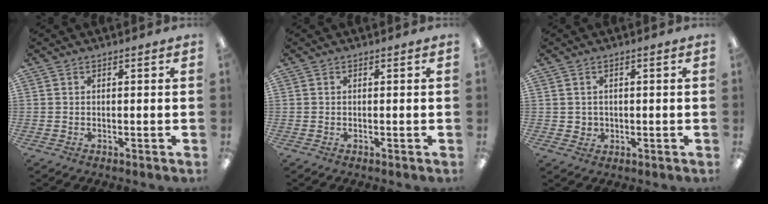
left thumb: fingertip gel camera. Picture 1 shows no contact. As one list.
[{"total": 0.0}, {"total": 2.1, "force": [0.7, 2.0, 0.1], "torque": [-0.007, 0.003, 0.011]}]